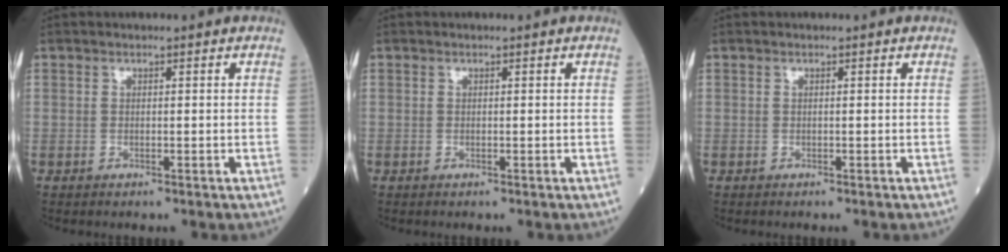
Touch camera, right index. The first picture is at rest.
{"total": 0.0}
{"total": 0.0}